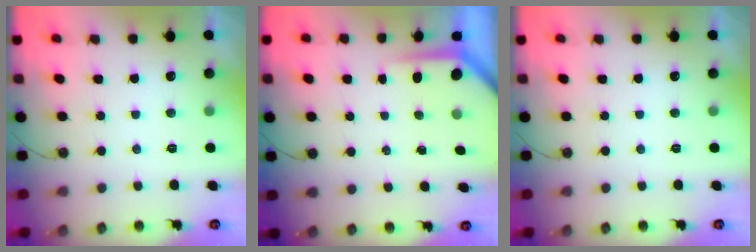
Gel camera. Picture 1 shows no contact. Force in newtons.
{"total": 3.7, "press": 3.7, "slide": 0.2}
{"total": 0.0}